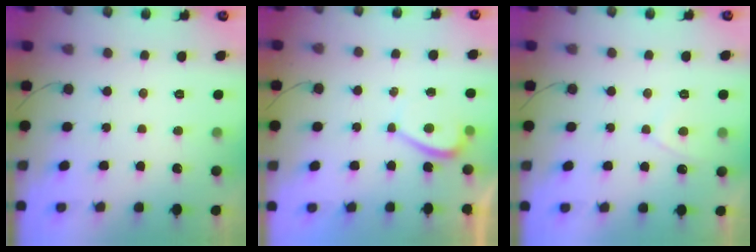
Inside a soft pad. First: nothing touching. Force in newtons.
{"total": 2.0, "press": 1.9, "slide": 0.6}
{"total": 2.9, "press": 2.8, "slide": 0.5}